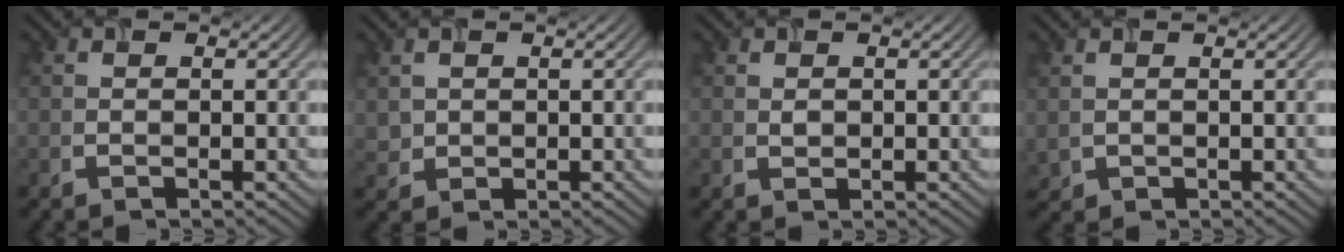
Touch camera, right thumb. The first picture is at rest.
{"total": 1.7, "force": [0.6, 1.6, 0.3], "torque": [-0.016, -0.006, 0.013]}
{"total": 0.7, "force": [0.2, 0.6, 0.3], "torque": [-0.008, -0.002, 0.004]}
{"total": 1.2, "force": [0.2, 1.0, 0.5], "torque": [-0.019, -0.005, 0.010]}